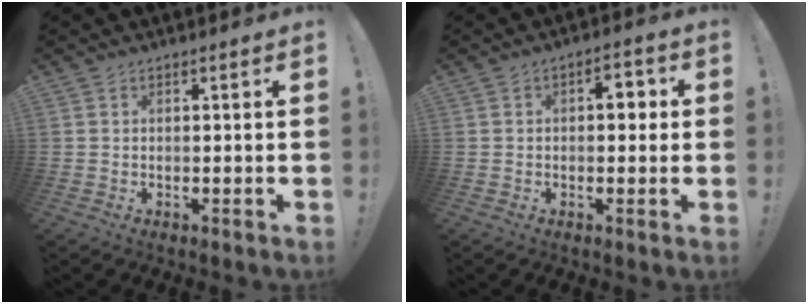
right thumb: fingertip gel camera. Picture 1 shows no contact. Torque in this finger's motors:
{"motor_torque": [0.93, 0.76, 0.28, -0.30, 0.00]}